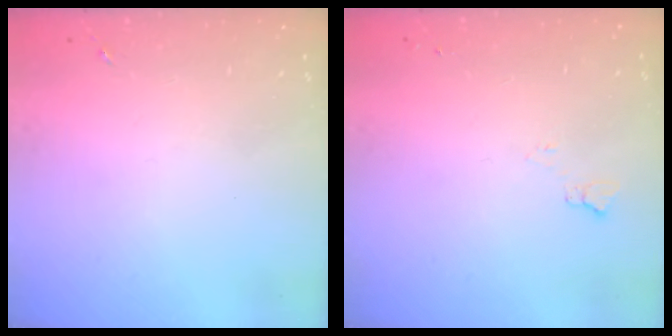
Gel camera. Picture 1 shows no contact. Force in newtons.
{"total": 4.6, "press": 4.5, "slide": 0.6}